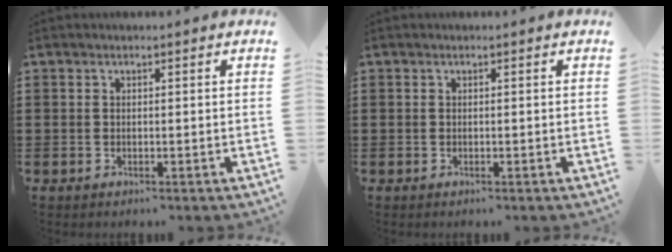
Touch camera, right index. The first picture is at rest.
{"total": 0.0}